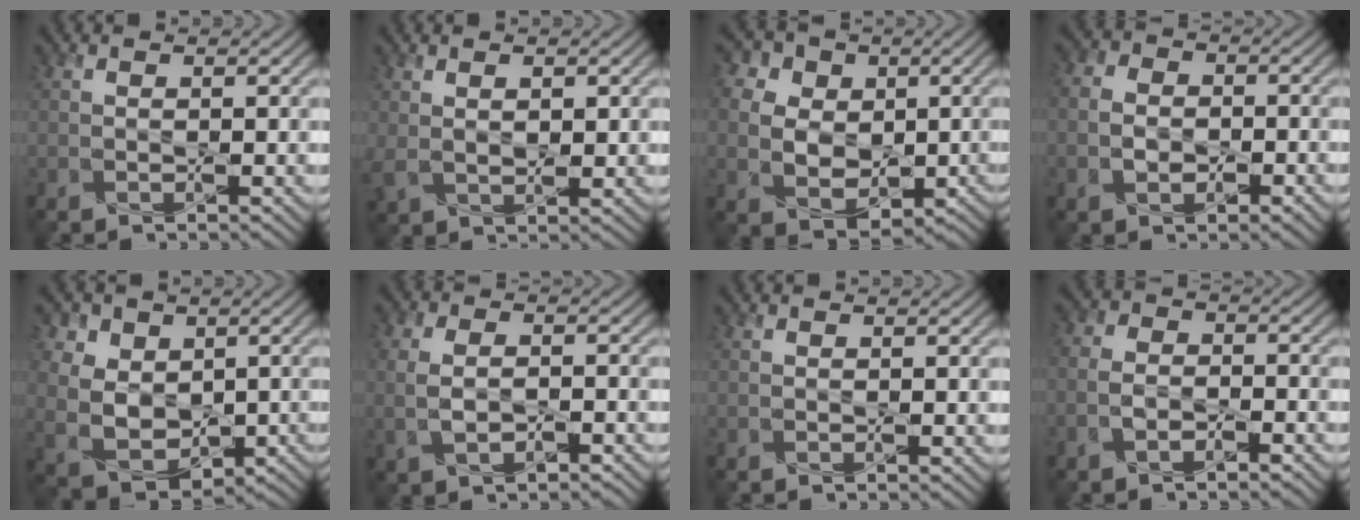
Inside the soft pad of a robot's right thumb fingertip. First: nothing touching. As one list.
[{"total": 3.2, "force": [0.9, 1.9, 2.5], "torque": [-0.058, -0.006, 0.023]}, {"total": 10.5, "force": [1.4, 8.9, 5.5], "torque": [-0.144, 0.006, 0.014]}, {"total": 5.1, "force": [-1.4, 3.8, 3.0], "torque": [-0.057, -0.005, -0.036]}, {"total": 9.3, "force": [2.4, 7.5, 5.0], "torque": [-0.124, 0.007, 0.043]}, {"total": 5.4, "force": [-1.1, 3.4, 4.1], "torque": [-0.089, 0.001, -0.025]}, {"total": 0.0}, {"total": 4.3, "force": [-2.5, 2.5, 2.6], "torque": [-0.052, -0.003, -0.056]}]